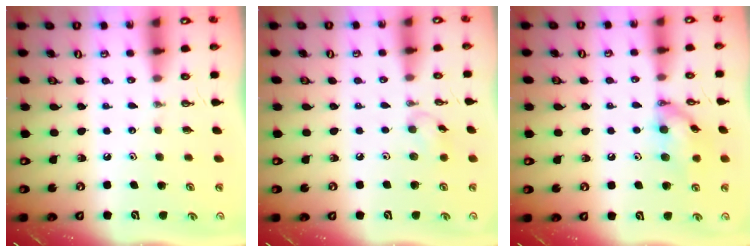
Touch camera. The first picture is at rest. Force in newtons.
{"total": 5.6, "press": 5.5, "slide": 0.7}
{"total": 12.3, "press": 12.2, "slide": 1.3}